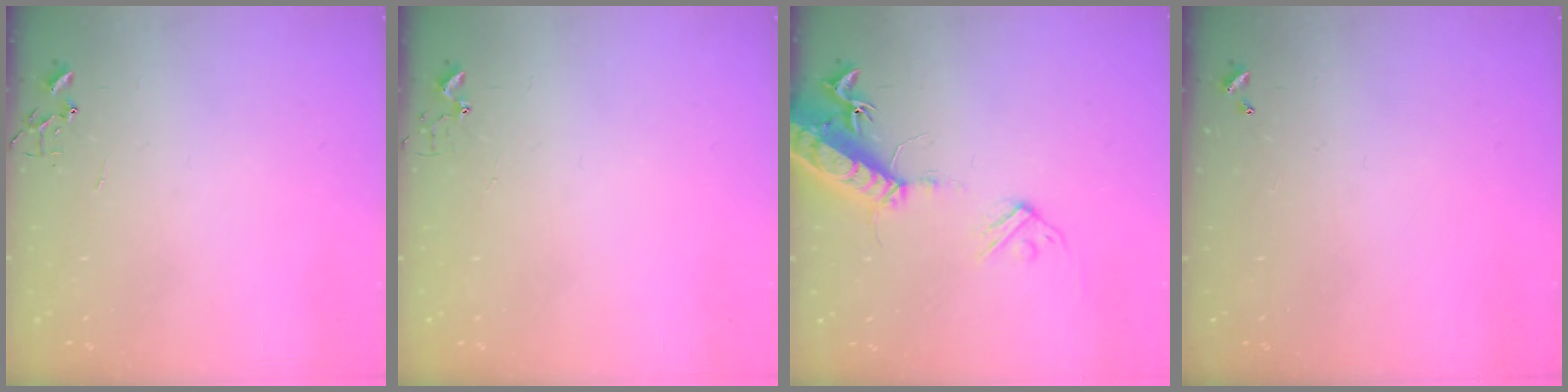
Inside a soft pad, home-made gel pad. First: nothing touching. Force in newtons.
{"total": 2.7, "press": 2.7, "slide": 0.2}
{"total": 17.3, "press": 16.8, "slide": 3.9}
{"total": 0.0}